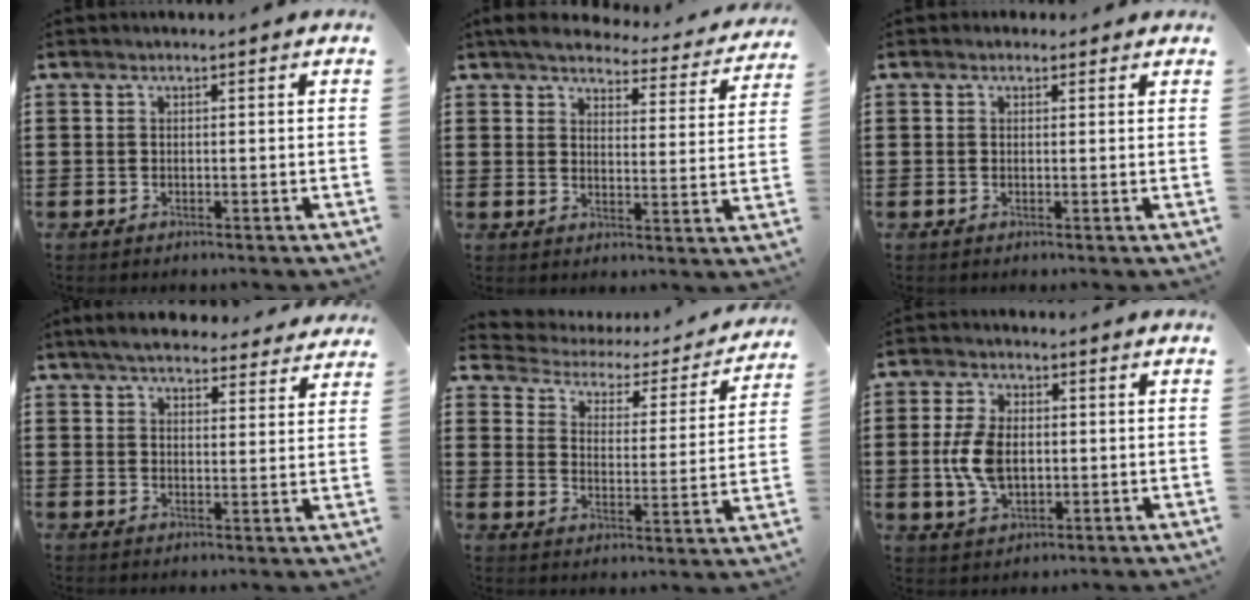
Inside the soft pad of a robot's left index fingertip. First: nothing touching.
{"total": 4.3, "force": [4.1, 0.5, 1.1], "torque": [-0.044, -0.025, 0.069]}
{"total": 1.0, "force": [0.6, 0.7, 0.2], "torque": [-0.007, 0.005, 0.012]}
{"total": 5.3, "force": [5.0, 0.7, 1.5], "torque": [-0.044, -0.013, 0.093]}
{"total": 2.3, "force": [1.9, 1.2, 0.5], "torque": [-0.031, -0.018, 0.022]}
{"total": 7.3, "force": [-0.1, 4.5, 5.8], "torque": [-0.146, 0.002, -0.010]}